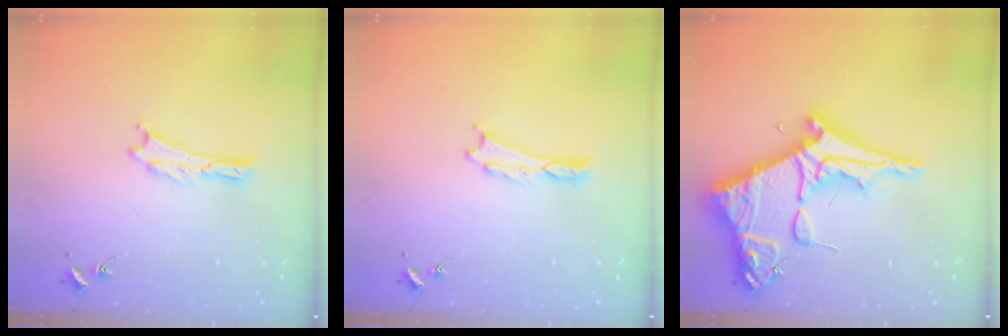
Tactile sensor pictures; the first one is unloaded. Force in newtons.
{"total": 0.0}
{"total": 12.1, "press": 12.1, "slide": 1.3}